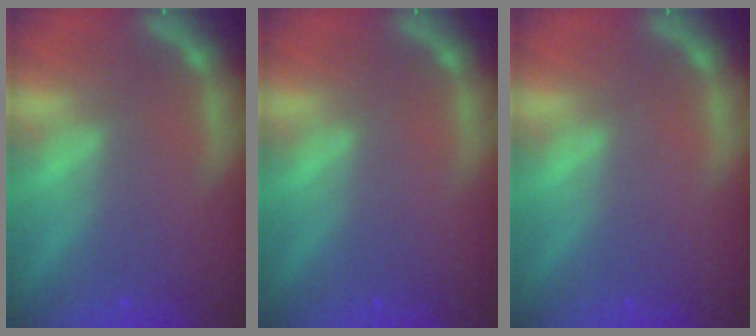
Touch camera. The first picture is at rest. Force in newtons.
{"total": 0.0}
{"total": 0.0}